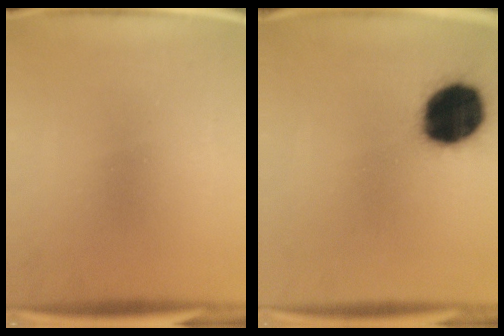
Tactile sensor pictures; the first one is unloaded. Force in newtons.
{"total": 19.2}